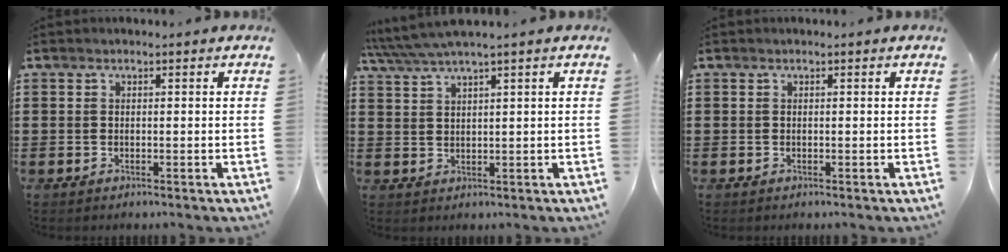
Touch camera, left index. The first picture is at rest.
{"total": 2.9, "force": [2.3, -0.2, 1.8], "torque": [-0.044, -0.003, 0.040]}
{"total": 0.0}